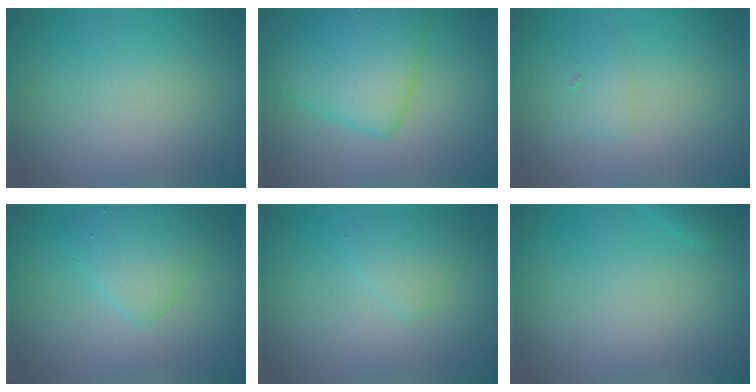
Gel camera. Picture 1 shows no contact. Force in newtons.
{"total": 5.9, "press": 5.8, "slide": 0.3}
{"total": 1.2, "press": 1.2, "slide": 0.1}
{"total": 3.1, "press": 3.1, "slide": 0.0}
{"total": 1.6, "press": 1.6, "slide": 0.1}
{"total": 0.7, "press": 0.7, "slide": 0.1}